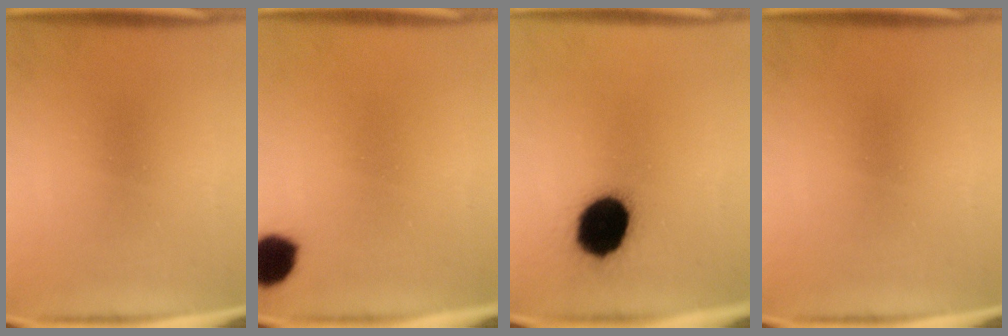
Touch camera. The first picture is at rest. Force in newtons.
{"total": 7.0}
{"total": 16.2}
{"total": 0.0}